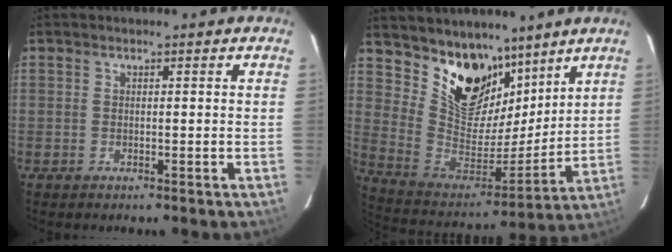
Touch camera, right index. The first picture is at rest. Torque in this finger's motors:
{"motor_torque": [0.30, 0.51, 0.38, 0.07]}